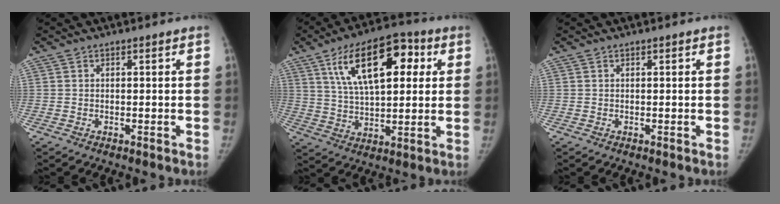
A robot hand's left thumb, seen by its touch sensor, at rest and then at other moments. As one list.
[{"total": 17.2, "force": [6.3, 8.2, 13.8], "torque": [-0.193, 0.002, 0.106]}, {"total": 0.0}]